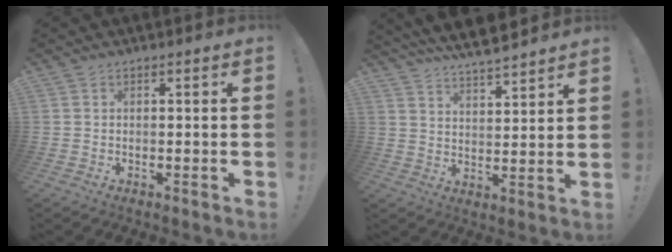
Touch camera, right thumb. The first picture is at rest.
{"total": 8.0, "force": [7.4, 1.3, 2.8], "torque": [-0.062, -0.052, 0.135]}